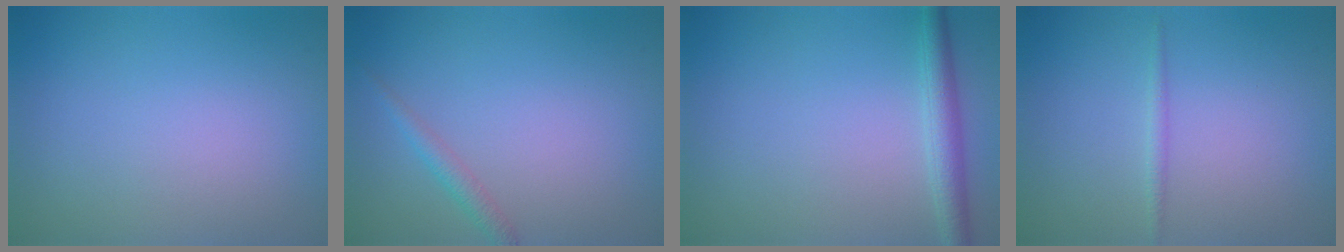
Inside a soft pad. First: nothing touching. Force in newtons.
{"total": 1.5, "press": 1.5, "slide": 0.1}
{"total": 2.4, "press": 2.4, "slide": 0.0}
{"total": 0.9, "press": 0.9, "slide": 0.0}